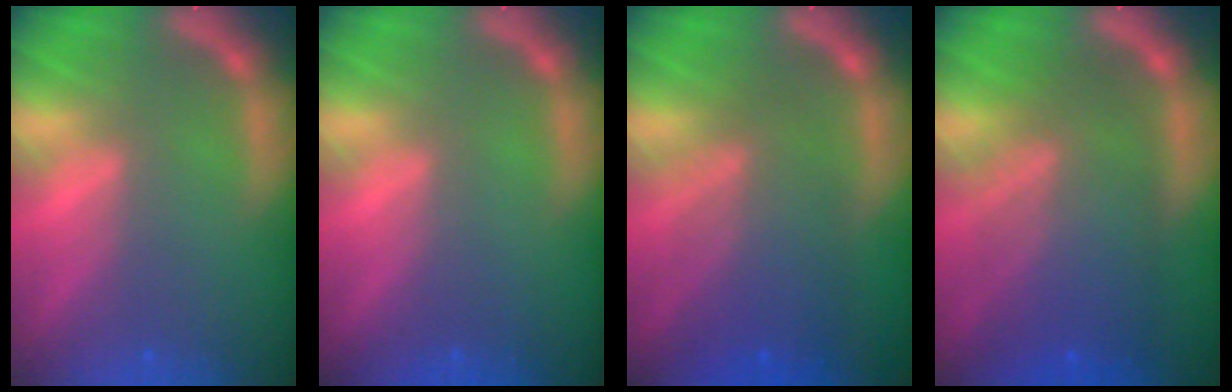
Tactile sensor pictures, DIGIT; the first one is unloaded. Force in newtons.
{"total": 0.0}
{"total": 7.0}
{"total": 9.1}